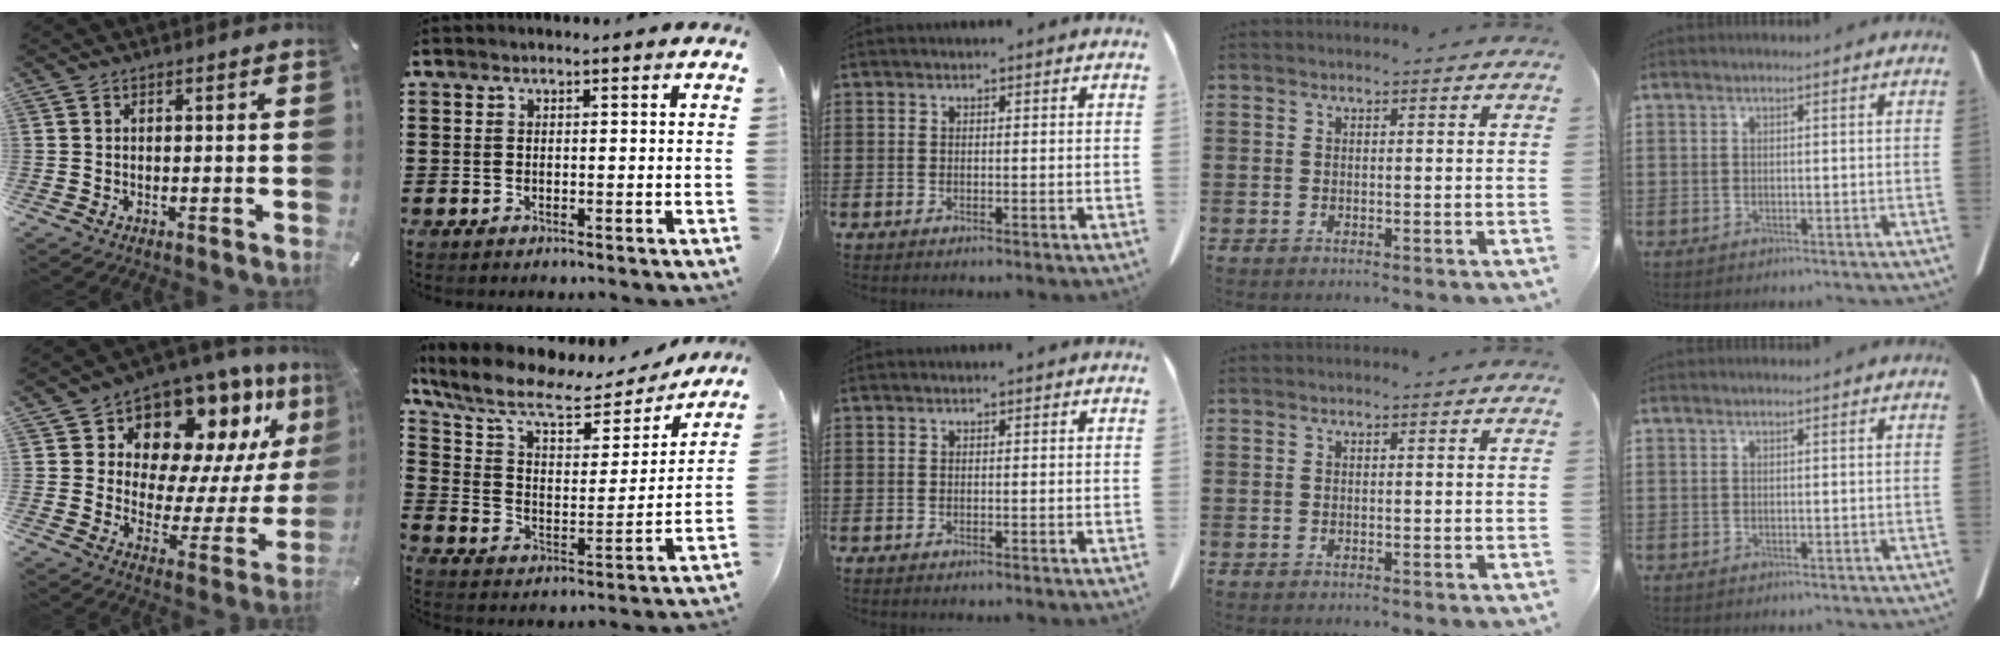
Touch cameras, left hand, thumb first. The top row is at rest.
{"thumb": {"total": 12.7, "force": [10.0, 6.9, 3.5], "torque": [-0.051, -0.111, 0.170]}, "index": {"total": 9.9, "force": [7.3, 3.6, 5.7], "torque": [-0.141, -0.032, 0.125]}}